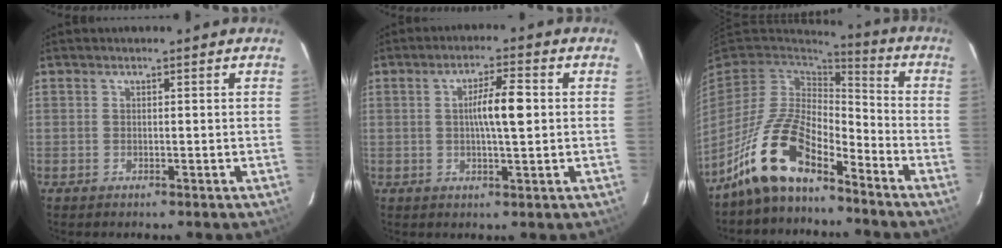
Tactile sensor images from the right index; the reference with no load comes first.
{"total": 6.0, "force": [0.5, 0.7, 6.0], "torque": [-0.105, 0.009, 0.006]}
{"total": 12.6, "force": [-9.1, 4.3, 7.6], "torque": [-0.158, 0.017, -0.175]}